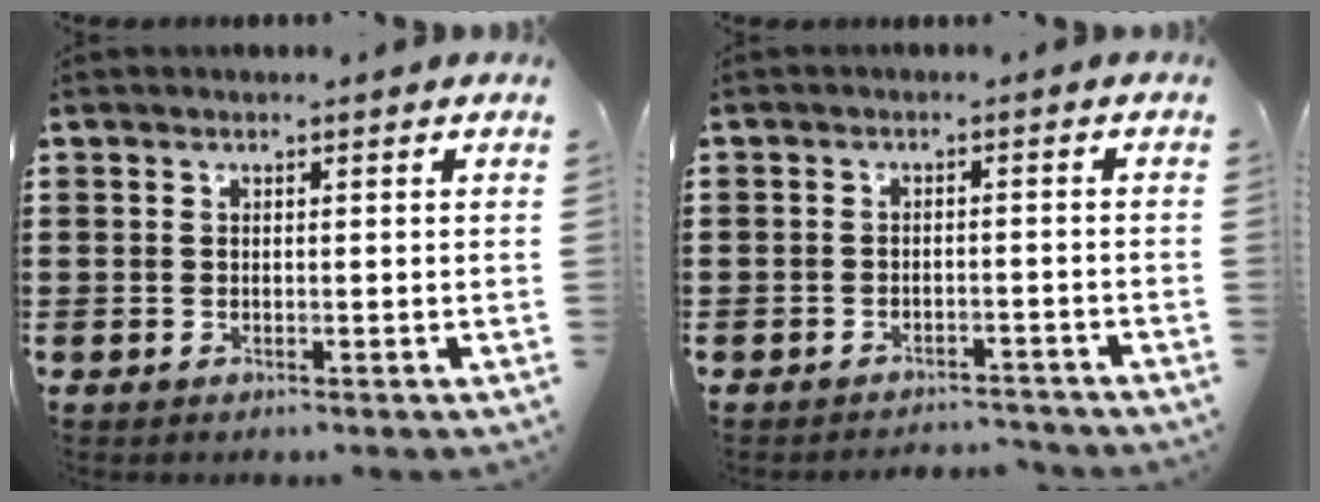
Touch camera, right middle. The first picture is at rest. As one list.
[{"total": 2.6, "force": [-2.5, 0.4, -0.4], "torque": [0.000, 0.002, -0.058]}]